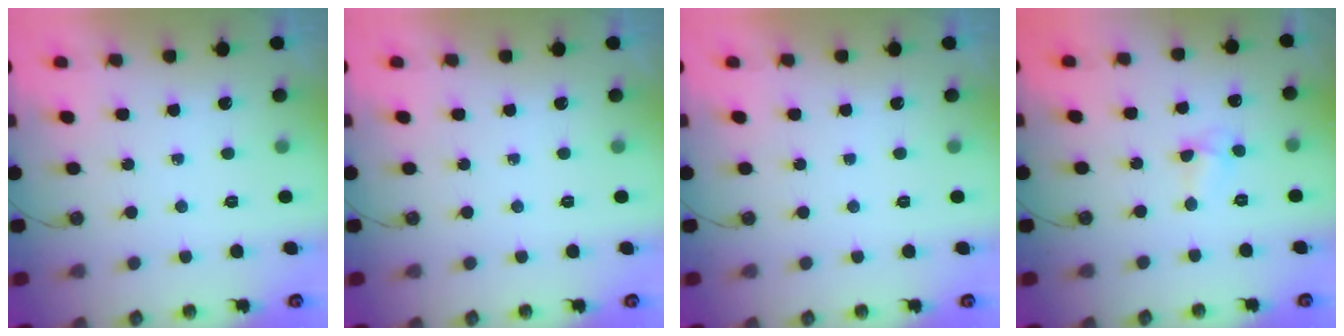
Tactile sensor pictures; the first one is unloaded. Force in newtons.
{"total": 0.0}
{"total": 0.0}
{"total": 3.3, "press": 3.3, "slide": 0.5}